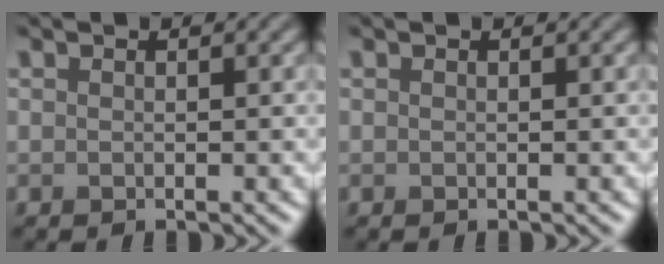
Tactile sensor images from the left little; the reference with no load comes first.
{"total": 0.0}